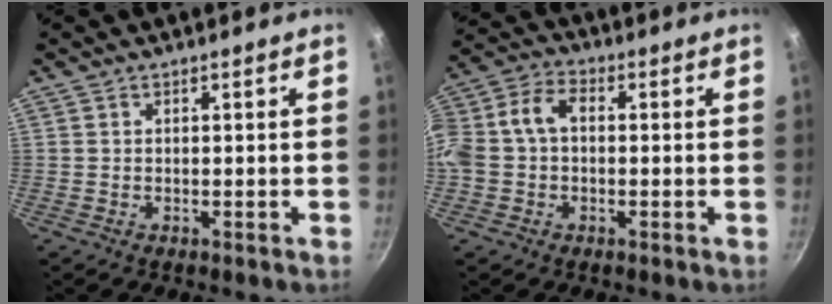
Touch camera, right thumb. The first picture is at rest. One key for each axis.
{"total": 11.3, "fx": -0.2, "fy": 8.1, "fz": 7.9, "tx": -0.158, "ty": 0.041, "tz": -0.020}